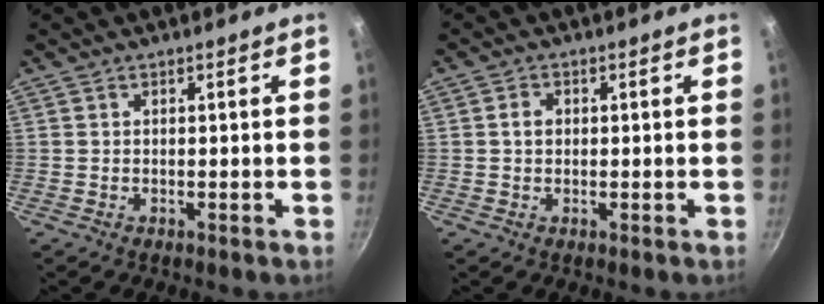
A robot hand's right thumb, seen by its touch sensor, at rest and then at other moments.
{"total": 2.1, "force": [0.2, 1.7, 1.2], "torque": [-0.014, 0.007, 0.002]}